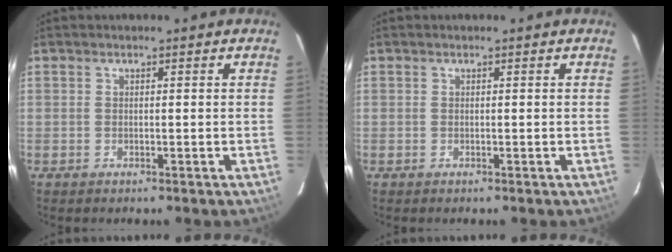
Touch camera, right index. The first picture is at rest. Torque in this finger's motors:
{"motor_torque": [0.00, 0.00, 0.03, 0.00]}